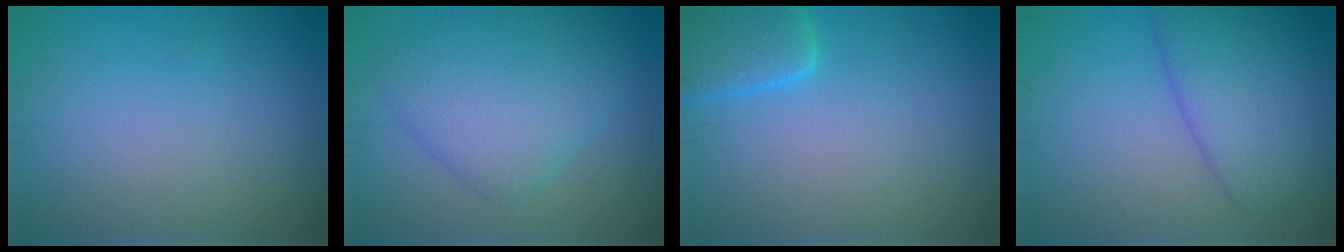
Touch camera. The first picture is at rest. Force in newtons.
{"total": 6.0, "press": 6.0, "slide": 0.1}
{"total": 3.9, "press": 3.9, "slide": 0.4}
{"total": 5.9, "press": 5.9, "slide": 0.4}